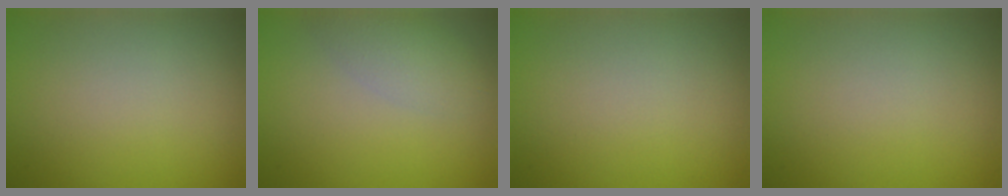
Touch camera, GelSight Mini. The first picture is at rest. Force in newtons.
{"total": 2.8, "press": 2.8, "slide": 0.1}
{"total": 0.0}
{"total": 0.0}